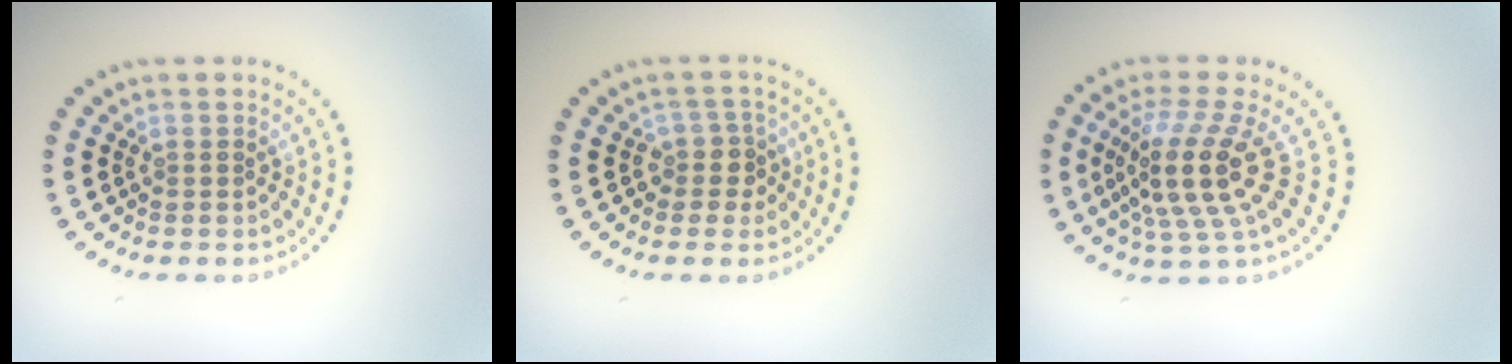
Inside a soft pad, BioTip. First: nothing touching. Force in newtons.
{"total": 2.2, "press": 1.6, "slide": 1.5}
{"total": 5.2, "press": 3.9, "slide": 3.6}